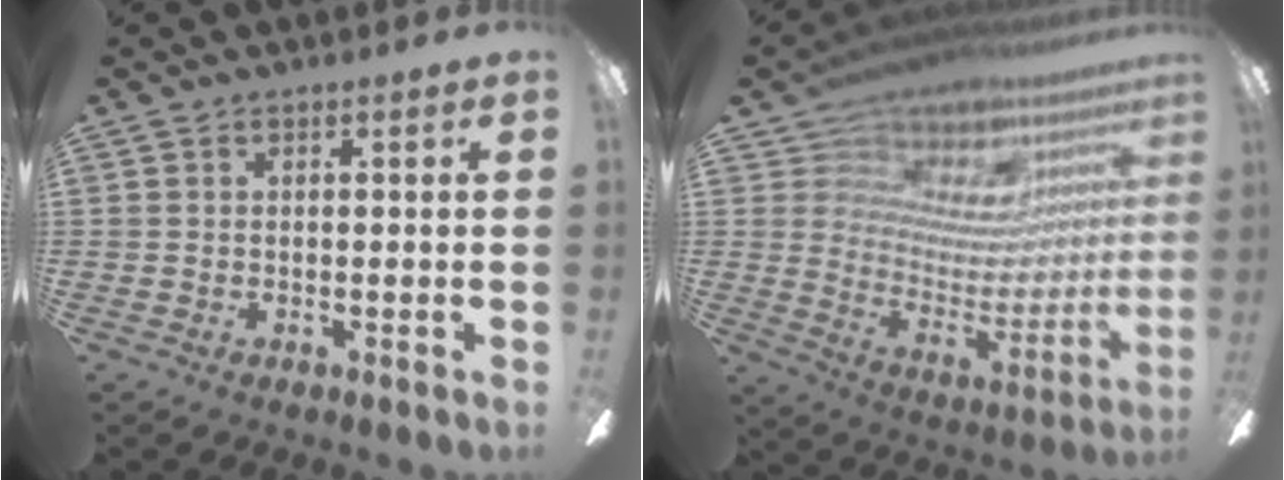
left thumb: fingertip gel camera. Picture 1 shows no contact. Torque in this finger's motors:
{"motor_torque": [0.19, 0.87, 1.30, -1.47, 0.18]}